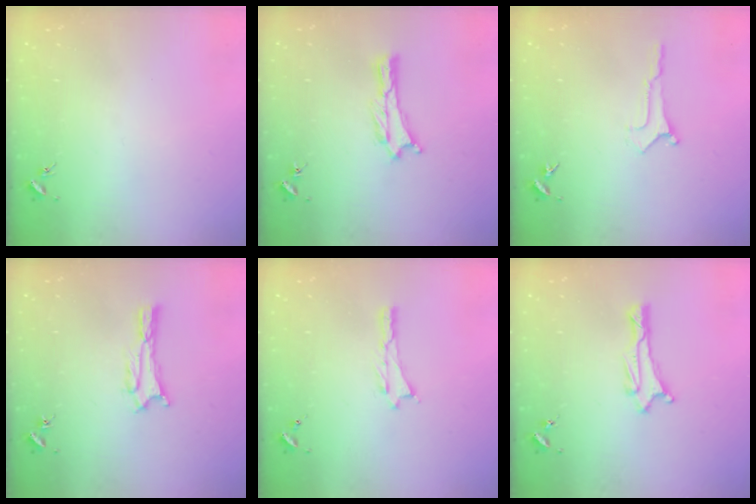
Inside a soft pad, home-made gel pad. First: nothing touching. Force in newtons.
{"total": 0.0}
{"total": 0.0}
{"total": 1.7, "press": 1.7, "slide": 0.3}
{"total": 0.0}
{"total": 1.1, "press": 1.1, "slide": 0.1}